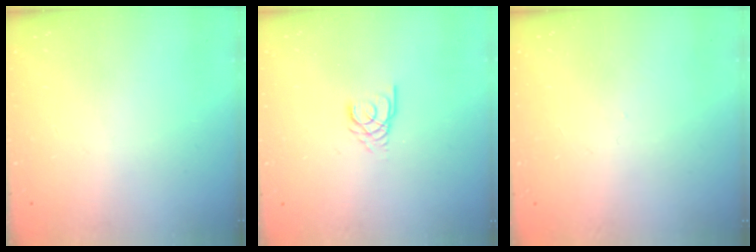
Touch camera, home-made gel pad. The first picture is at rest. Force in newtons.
{"total": 3.0, "press": 3.0, "slide": 0.3}
{"total": 0.0}